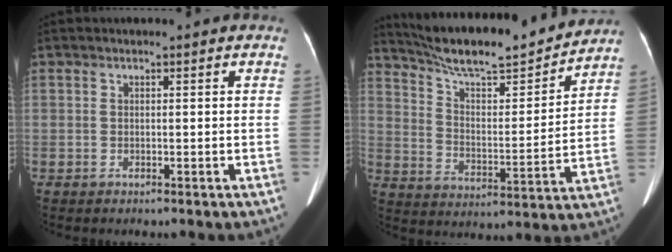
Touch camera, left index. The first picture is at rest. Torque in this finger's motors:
{"motor_torque": [0.21, -0.97, 0.34, 0.08]}